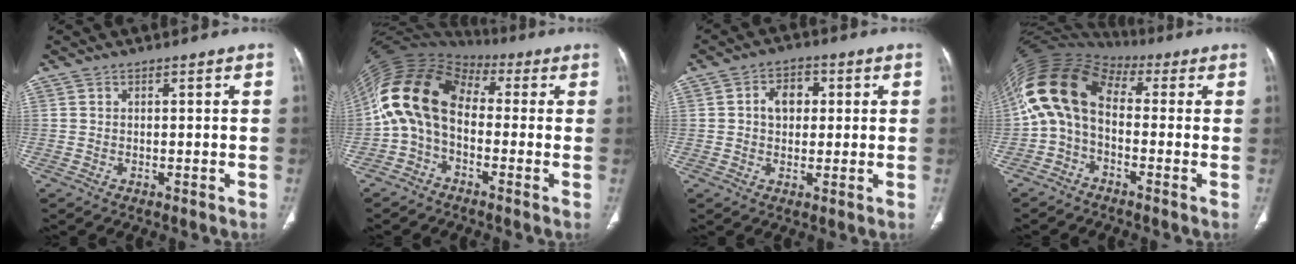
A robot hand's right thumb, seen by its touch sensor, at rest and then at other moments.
{"total": 14.3, "force": [-0.2, 9.5, 10.6], "torque": [-0.195, 0.052, -0.019]}
{"total": 5.8, "force": [1.0, 4.4, 3.8], "torque": [-0.038, 0.010, 0.012]}
{"total": 13.3, "force": [0.8, 8.4, 10.3], "torque": [-0.193, 0.049, 0.001]}